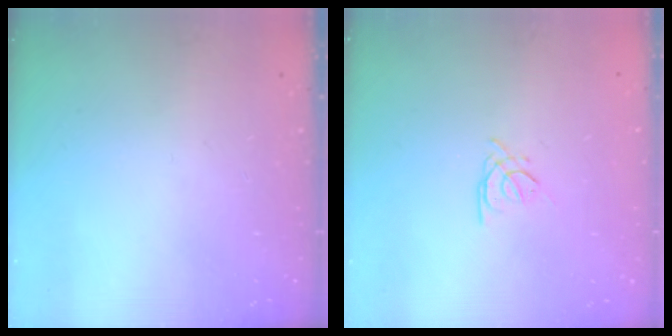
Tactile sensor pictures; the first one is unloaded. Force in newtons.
{"total": 1.9, "press": 1.9, "slide": 0.4}